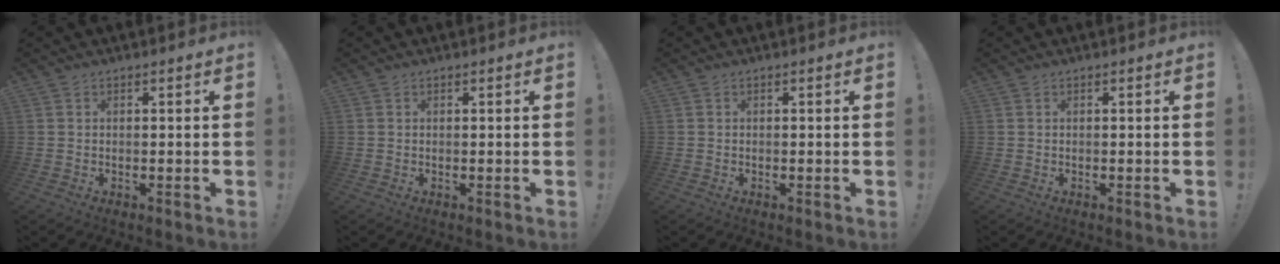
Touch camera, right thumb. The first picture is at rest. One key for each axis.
{"total": 0.0}
{"total": 0.0}
{"total": 0.0}